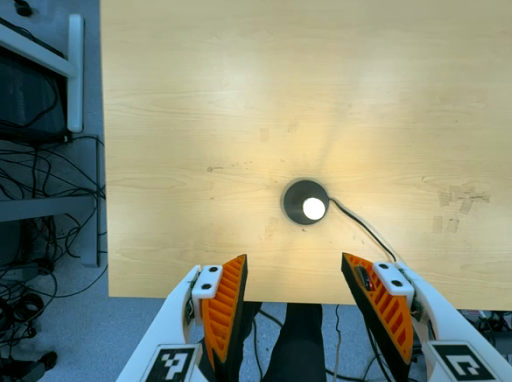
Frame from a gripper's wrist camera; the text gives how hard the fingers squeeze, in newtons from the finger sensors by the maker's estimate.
{"total": 0.0}